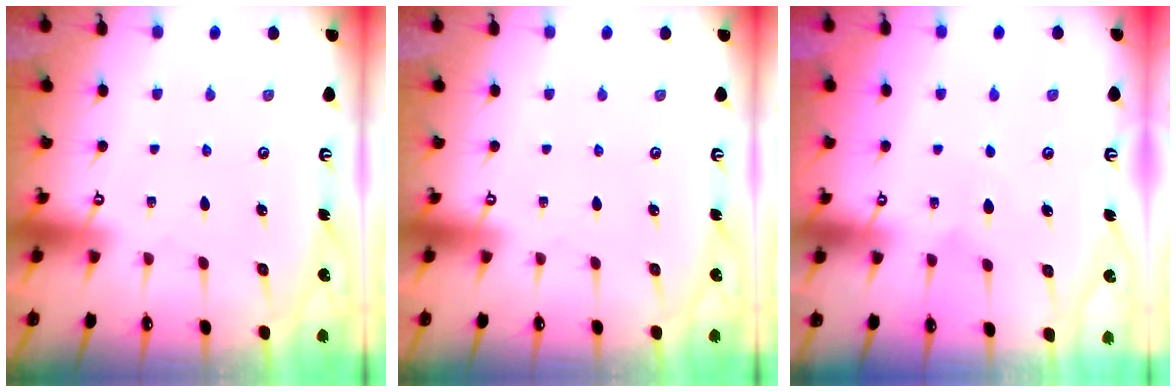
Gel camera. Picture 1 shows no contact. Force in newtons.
{"total": 0.0}
{"total": 5.3, "press": 5.2, "slide": 0.7}